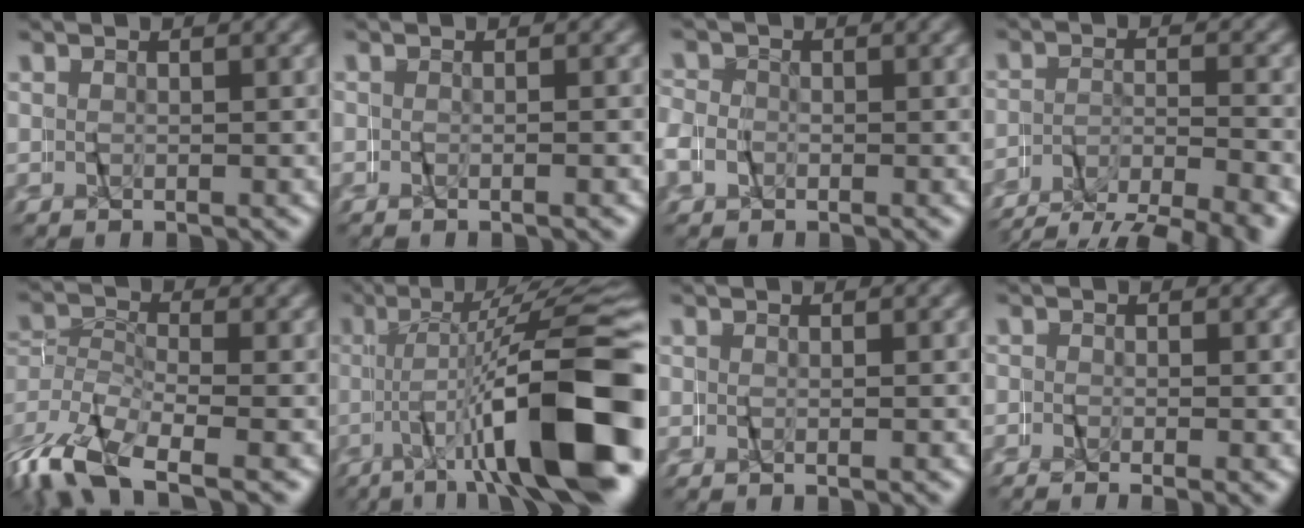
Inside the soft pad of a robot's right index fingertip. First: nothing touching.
{"total": 1.0, "force": [-0.7, -0.7, 0.0], "torque": [-0.003, 0.003, -0.016]}
{"total": 2.8, "force": [-0.6, 2.7, 0.2], "torque": [-0.013, 0.008, -0.021]}
{"total": 6.2, "force": [-4.7, 2.8, 3.0], "torque": [-0.044, -0.005, -0.081]}
{"total": 5.9, "force": [-4.2, 2.8, 3.1], "torque": [-0.084, -0.025, -0.058]}
{"total": 15.0, "force": [-3.2, 3.9, 14.1], "torque": [-0.193, 0.005, -0.036]}
{"total": 0.5, "force": [-0.5, -0.2, 0.1], "torque": [-0.006, 0.001, -0.011]}
{"total": 1.6, "force": [-1.5, -0.3, 0.1], "torque": [-0.005, 0.000, -0.031]}